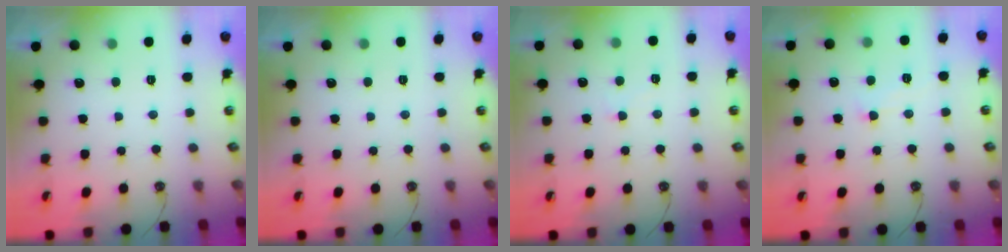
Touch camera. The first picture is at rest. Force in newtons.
{"total": 0.0}
{"total": 0.0}
{"total": 2.0, "press": 1.9, "slide": 0.6}